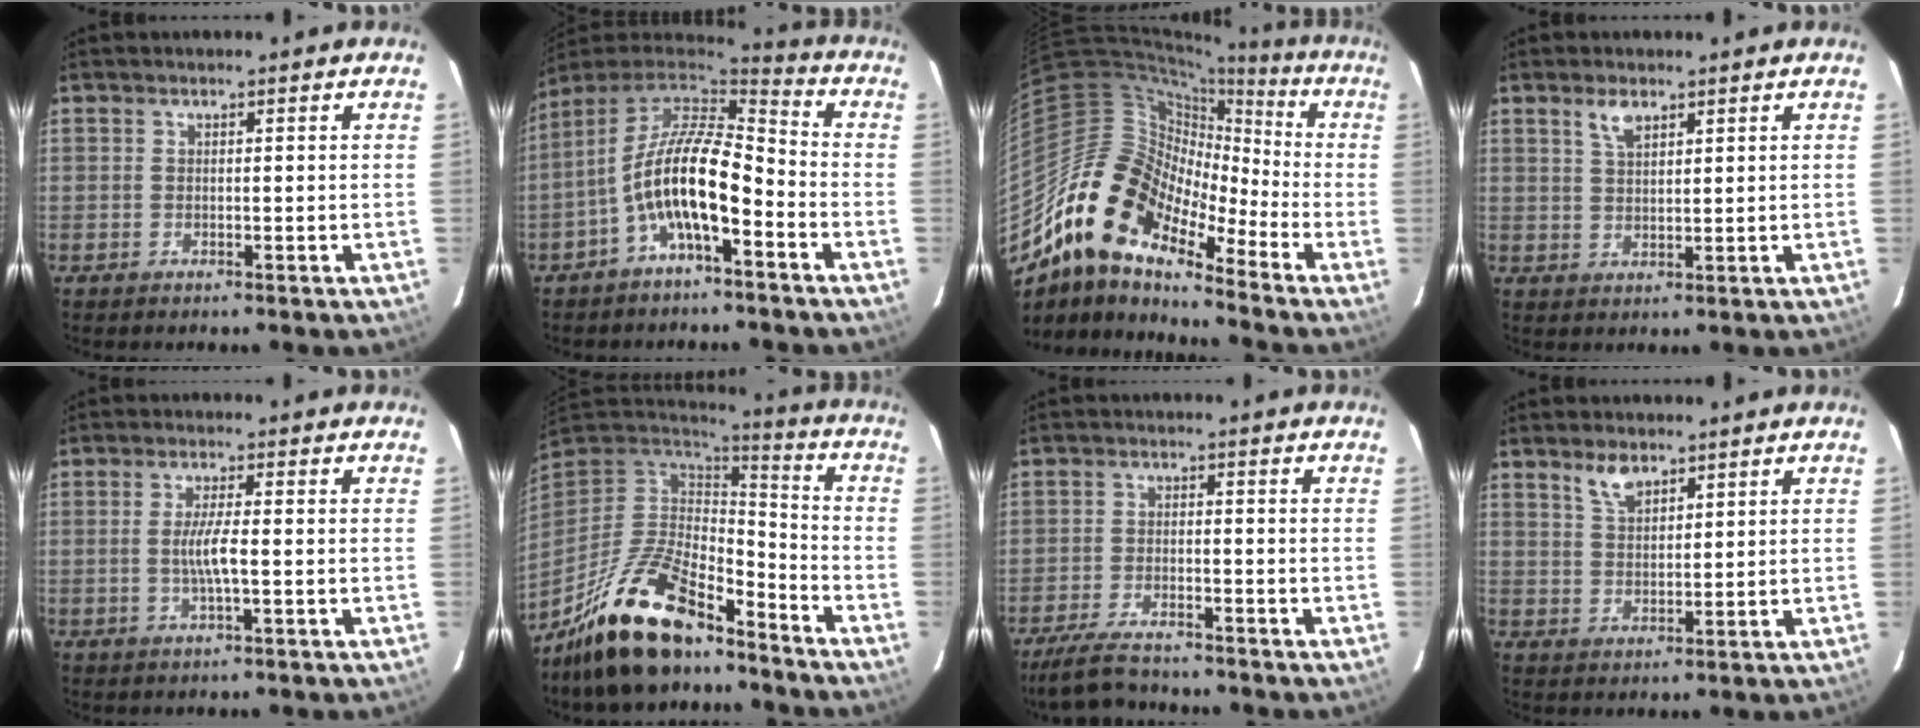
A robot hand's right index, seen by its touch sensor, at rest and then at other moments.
{"total": 14.1, "force": [-5.8, 4.9, 11.9], "torque": [-0.229, 0.003, -0.113]}
{"total": 16.8, "force": [-11.6, 6.9, 10.0], "torque": [-0.158, -0.004, -0.239]}
{"total": 3.5, "force": [2.2, 1.5, 2.2], "torque": [-0.040, 0.004, 0.043]}
{"total": 4.4, "force": [-0.7, 0.2, 4.3], "torque": [-0.080, -0.004, -0.013]}
{"total": 20.0, "force": [-14.5, 7.2, 11.7], "torque": [-0.238, -0.016, -0.254]}
{"total": 8.9, "force": [-7.8, 2.1, 3.8], "torque": [-0.102, -0.018, -0.135]}
{"total": 4.5, "force": [3.3, 1.9, 2.4], "torque": [-0.042, 0.004, 0.064]}